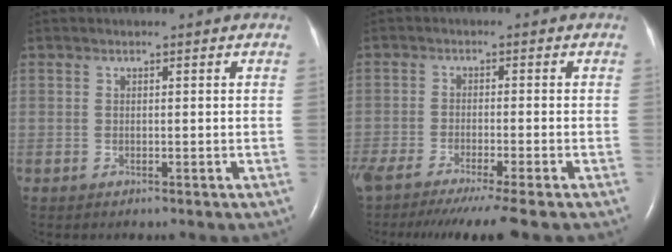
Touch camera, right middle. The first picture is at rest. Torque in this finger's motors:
{"motor_torque": [1.07, -1.07, 0.18, 0.06]}